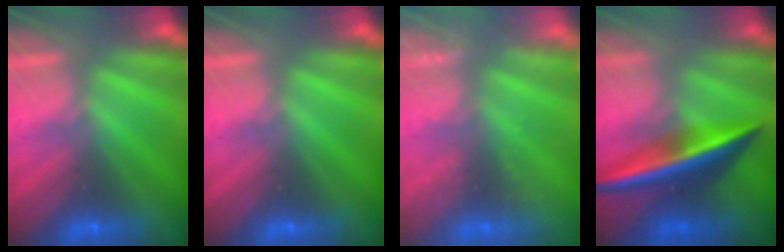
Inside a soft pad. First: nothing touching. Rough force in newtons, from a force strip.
{"total": 0.0}
{"total": 2.4}
{"total": 2.5}